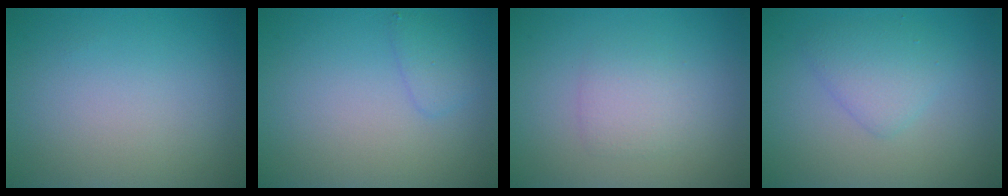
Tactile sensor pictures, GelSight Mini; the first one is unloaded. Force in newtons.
{"total": 1.4, "press": 1.4, "slide": 0.1}
{"total": 1.9, "press": 1.9, "slide": 0.1}
{"total": 2.6, "press": 2.6, "slide": 0.1}